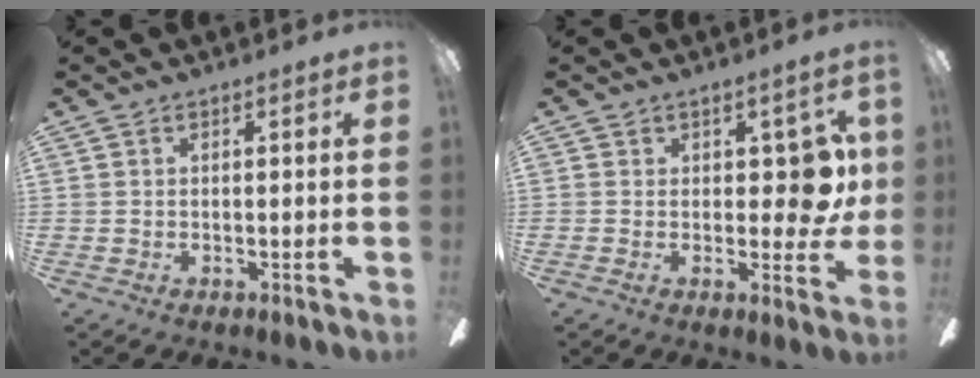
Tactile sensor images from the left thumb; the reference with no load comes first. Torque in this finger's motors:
{"motor_torque": [0.02, 0.01, -0.01, -0.04, 0.01]}